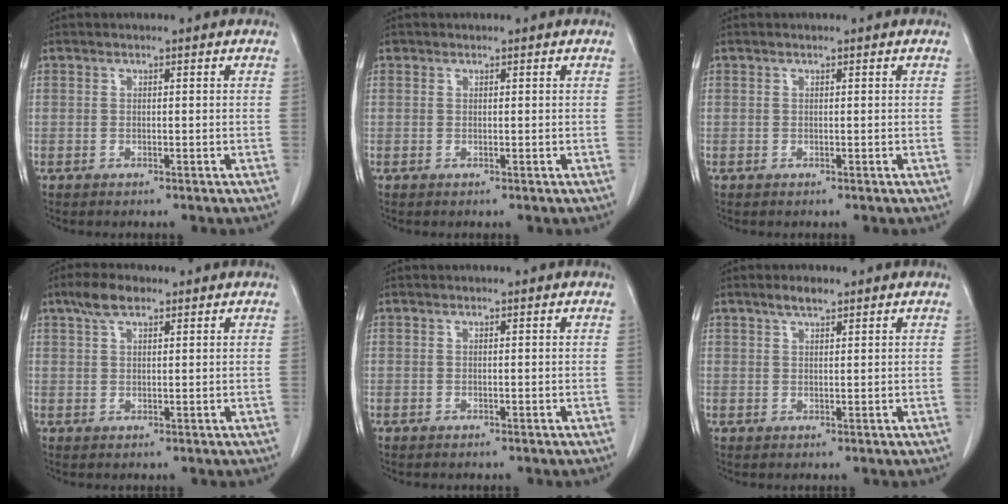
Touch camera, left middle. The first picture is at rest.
{"total": 0.0}
{"total": 0.0}
{"total": 4.0, "force": [2.7, 1.5, 2.6], "torque": [-0.057, 0.012, 0.052]}
{"total": 0.0}
{"total": 2.4, "force": [1.8, 0.6, 1.4], "torque": [-0.031, 0.004, 0.033]}